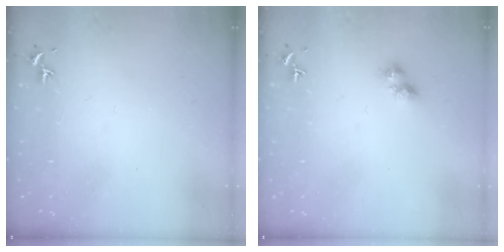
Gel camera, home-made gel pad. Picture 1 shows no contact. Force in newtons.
{"total": 3.5, "press": 3.4, "slide": 0.8}